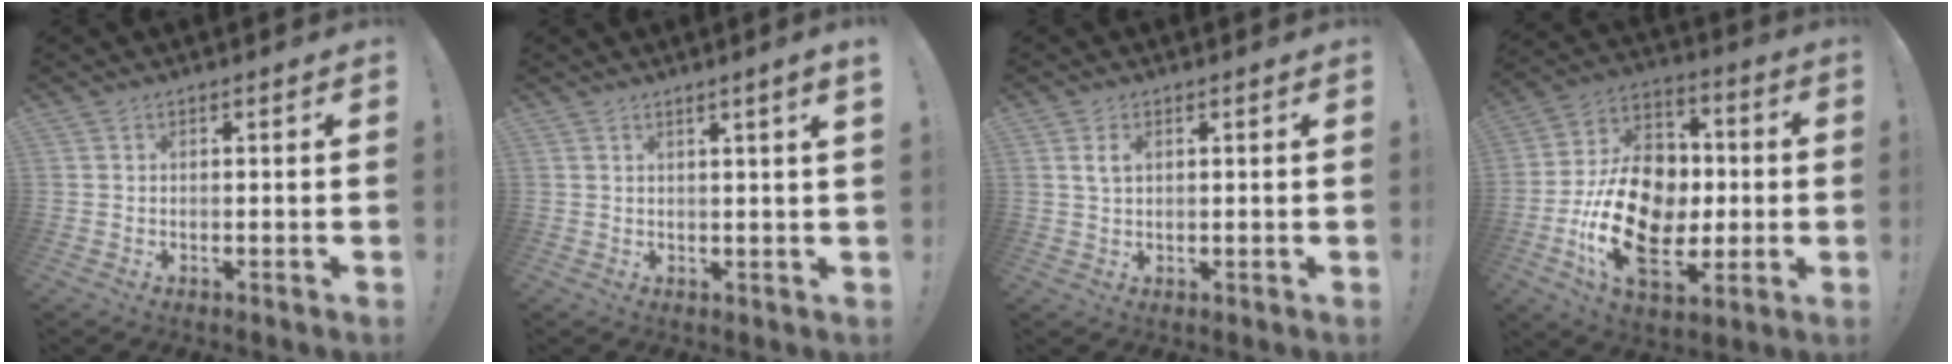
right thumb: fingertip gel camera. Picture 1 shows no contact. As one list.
[{"total": 2.5, "force": [1.3, -0.7, 2.0], "torque": [-0.033, -0.004, 0.020]}, {"total": 3.0, "force": [1.1, 1.6, 2.2], "torque": [-0.039, 0.001, 0.019]}, {"total": 23.4, "force": [-4.3, 16.2, 16.4], "torque": [-0.318, 0.026, -0.056]}]